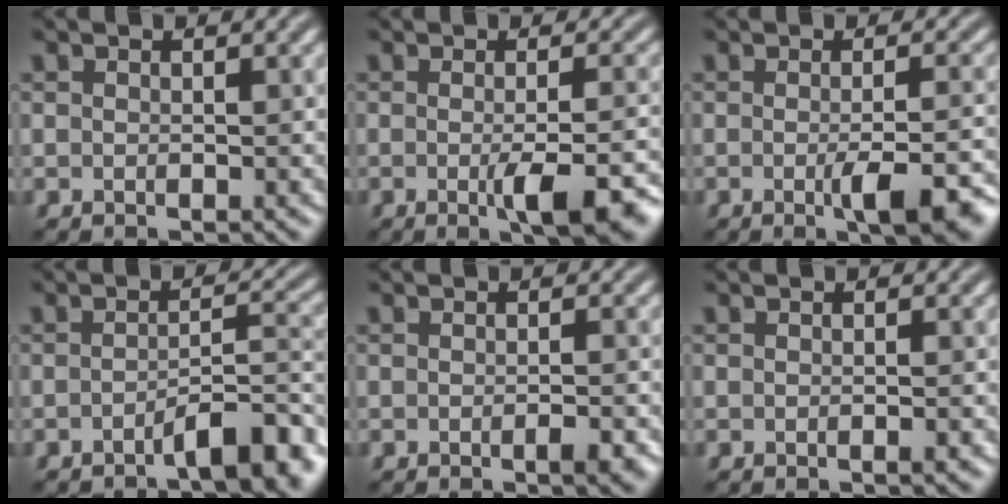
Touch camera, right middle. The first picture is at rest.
{"total": 5.9, "force": [-1.8, 1.5, 5.4], "torque": [-0.077, -0.007, -0.023]}
{"total": 5.3, "force": [-1.7, 1.3, 4.9], "torque": [-0.071, -0.004, -0.023]}
{"total": 4.8, "force": [-3.1, 1.0, 3.5], "torque": [-0.048, 0.009, -0.048]}
{"total": 1.6, "force": [-0.7, 0.3, 1.4], "torque": [-0.019, -0.002, -0.011]}
{"total": 0.8, "force": [-0.4, 0.1, 0.7], "torque": [-0.010, 0.001, -0.005]}